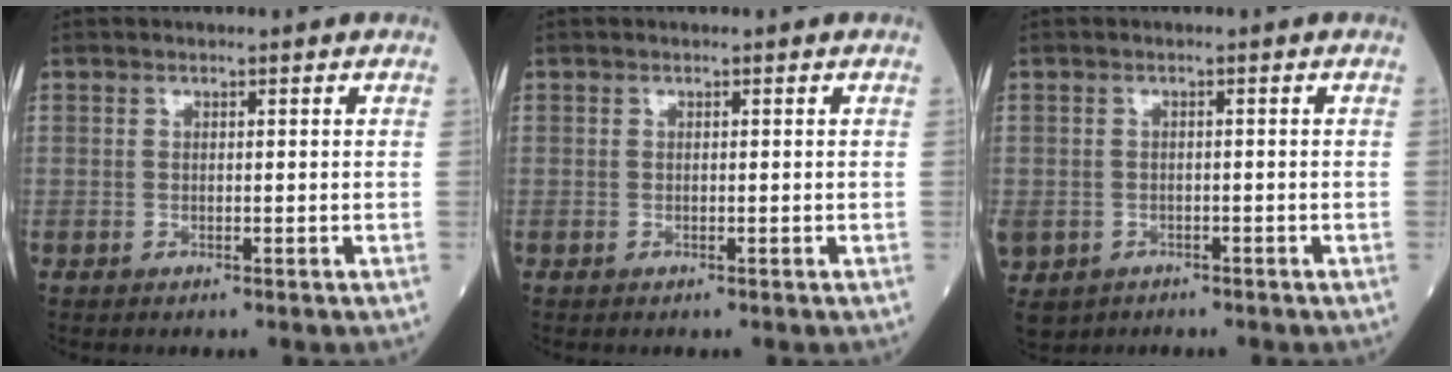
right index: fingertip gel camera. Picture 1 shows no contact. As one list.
[{"total": 0.0}, {"total": 8.9, "force": [-4.5, 7.2, 2.8], "torque": [-0.092, -0.008, -0.063]}]